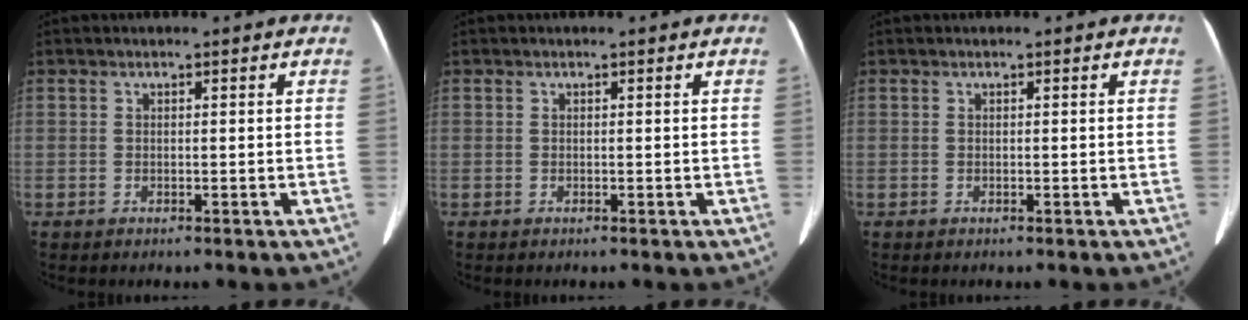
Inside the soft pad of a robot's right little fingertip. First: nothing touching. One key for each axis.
{"total": 0.0}
{"total": 0.0}